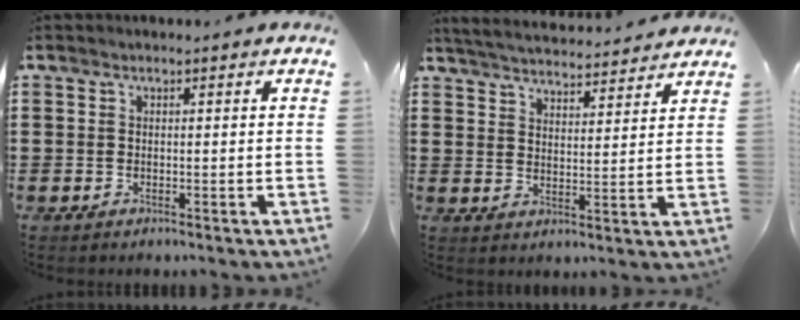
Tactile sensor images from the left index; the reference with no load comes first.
{"total": 4.5, "force": [4.5, -0.1, 0.6], "torque": [-0.031, -0.030, 0.076]}